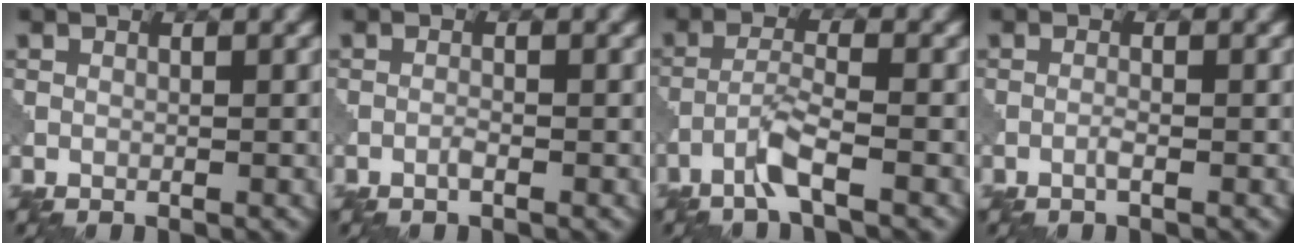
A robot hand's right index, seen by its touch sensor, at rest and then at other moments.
{"total": 0.7, "force": [-0.5, 0.1, 0.6], "torque": [-0.012, 0.001, -0.011]}
{"total": 3.0, "force": [-1.9, 0.1, 2.3], "torque": [-0.048, 0.008, -0.048]}
{"total": 0.8, "force": [-0.4, 0.0, 0.7], "torque": [-0.015, 0.002, -0.011]}